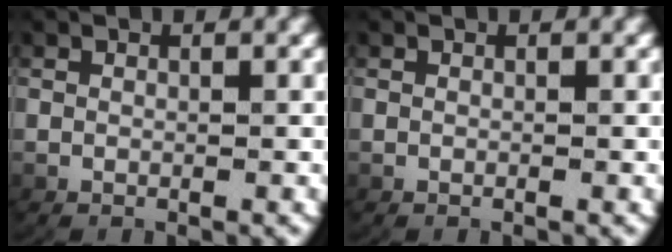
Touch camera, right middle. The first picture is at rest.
{"total": 0.0}